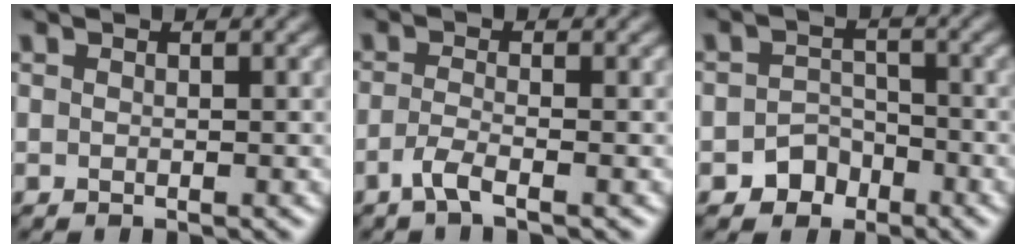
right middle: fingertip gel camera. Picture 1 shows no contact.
{"total": 2.0, "force": [-1.2, 0.4, 1.6], "torque": [-0.034, -0.003, -0.034]}
{"total": 2.7, "force": [-1.7, 2.0, 0.7], "torque": [0.002, 0.006, -0.030]}